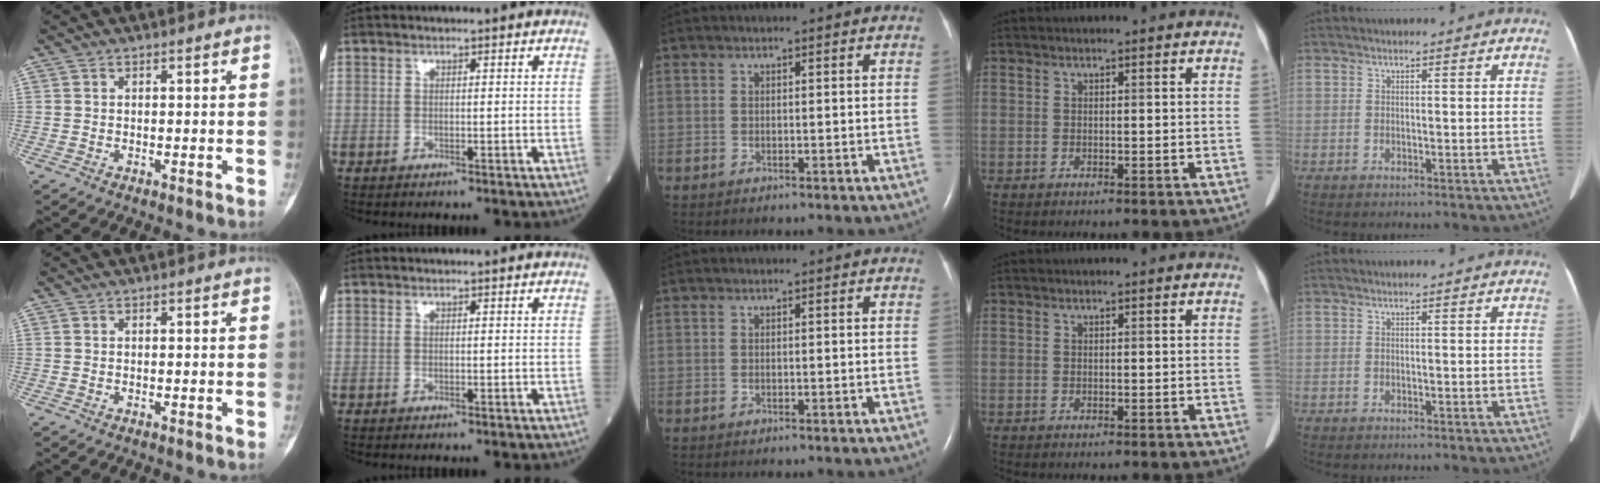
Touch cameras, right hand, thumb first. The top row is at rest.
{}